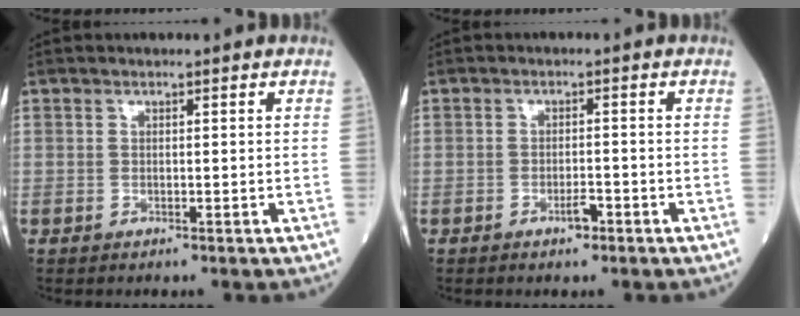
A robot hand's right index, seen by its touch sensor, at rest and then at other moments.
{"total": 2.0, "force": [-1.3, 0.6, 1.5], "torque": [-0.023, 0.002, -0.021]}